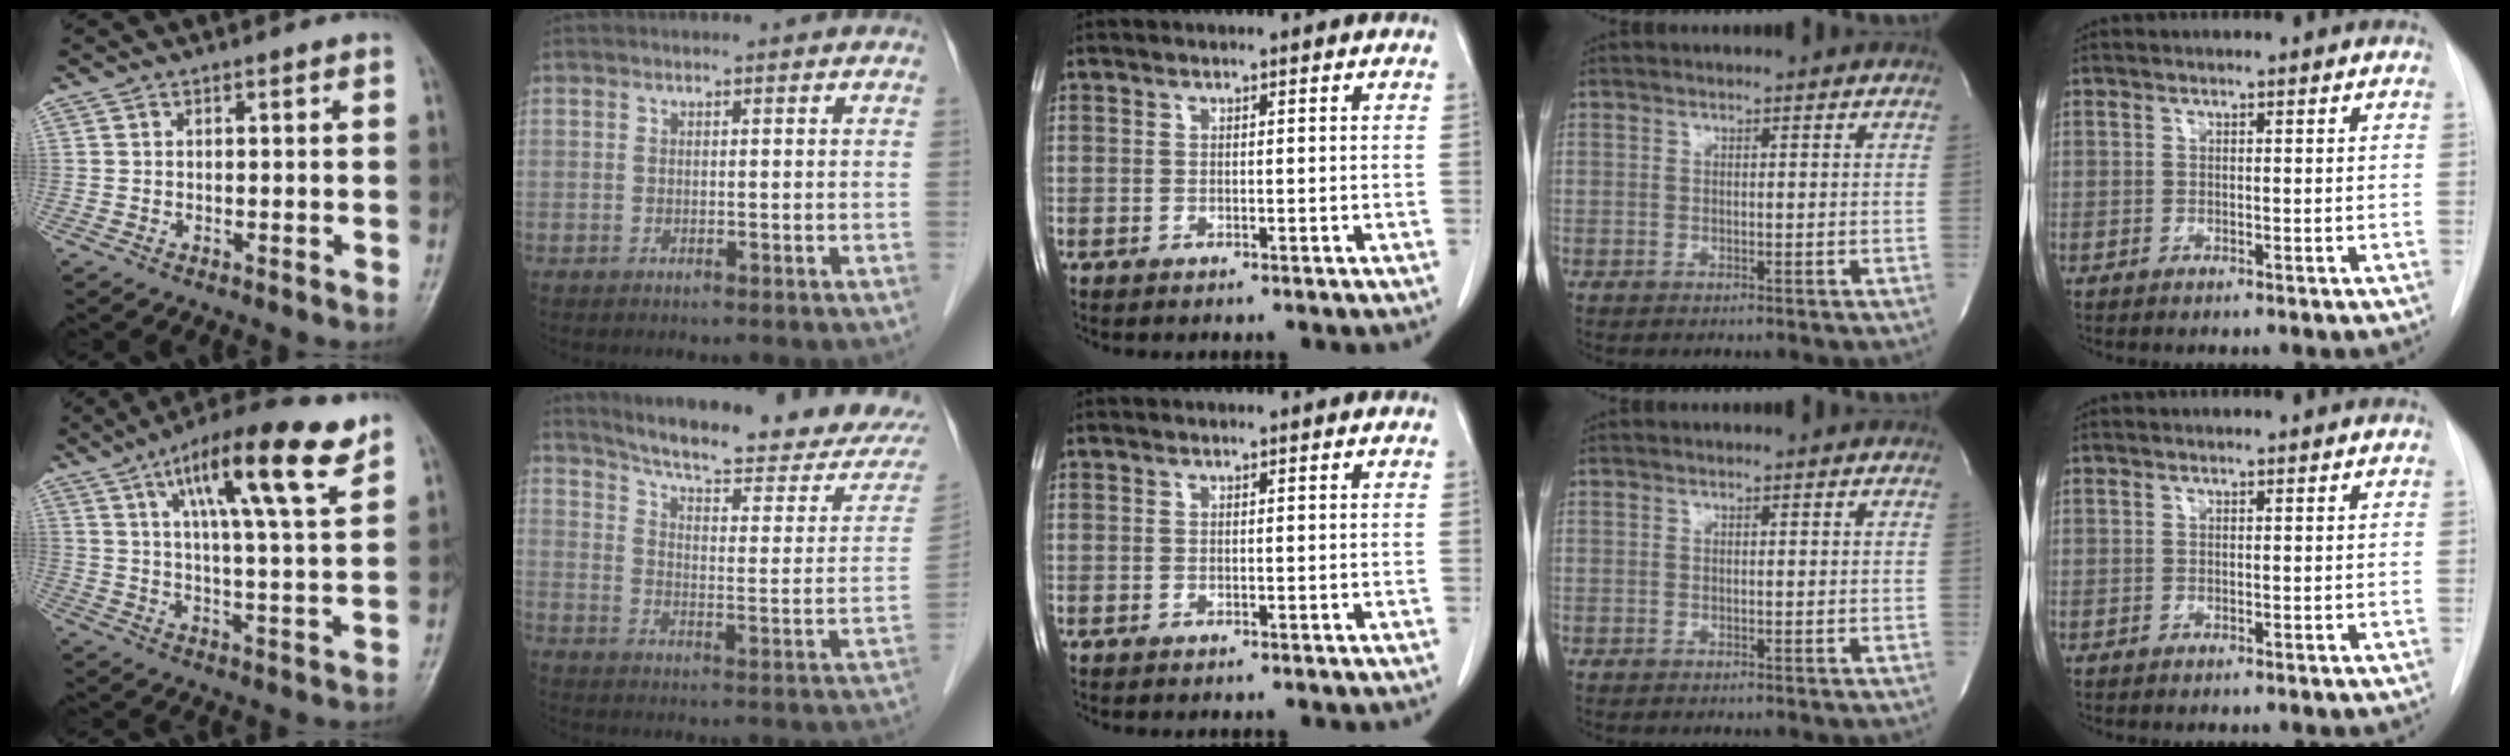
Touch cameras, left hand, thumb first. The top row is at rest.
{"thumb": {"total": 17.2, "force": [9.4, 3.5, 14.0], "torque": [-0.212, -0.026, 0.150]}, "index": {"total": 21.1, "force": [19.2, 1.3, 8.5], "torque": [-0.122, -0.059, 0.253]}}